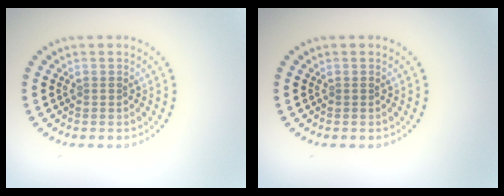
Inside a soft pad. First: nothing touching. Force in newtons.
{"total": 0.0}